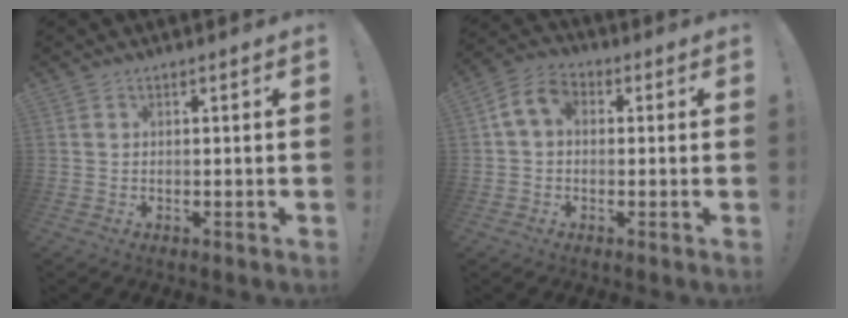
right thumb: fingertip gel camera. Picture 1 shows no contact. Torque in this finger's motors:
{"motor_torque": [0.02, 0.01, 0.31, 0.07, 0.00]}